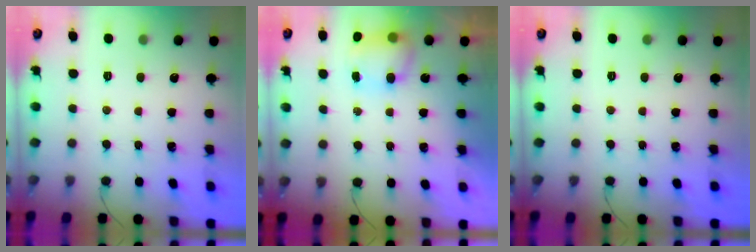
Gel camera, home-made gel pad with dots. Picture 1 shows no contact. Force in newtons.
{"total": 7.2, "press": 7.1, "slide": 0.9}
{"total": 0.0}